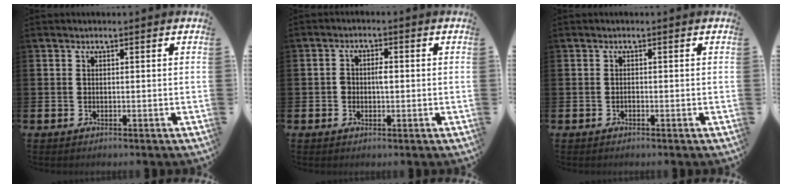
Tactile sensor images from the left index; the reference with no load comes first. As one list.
[{"total": 2.2, "force": [0.0, 1.5, 1.6], "torque": [-0.021, 0.005, -0.005]}, {"total": 0.0}]